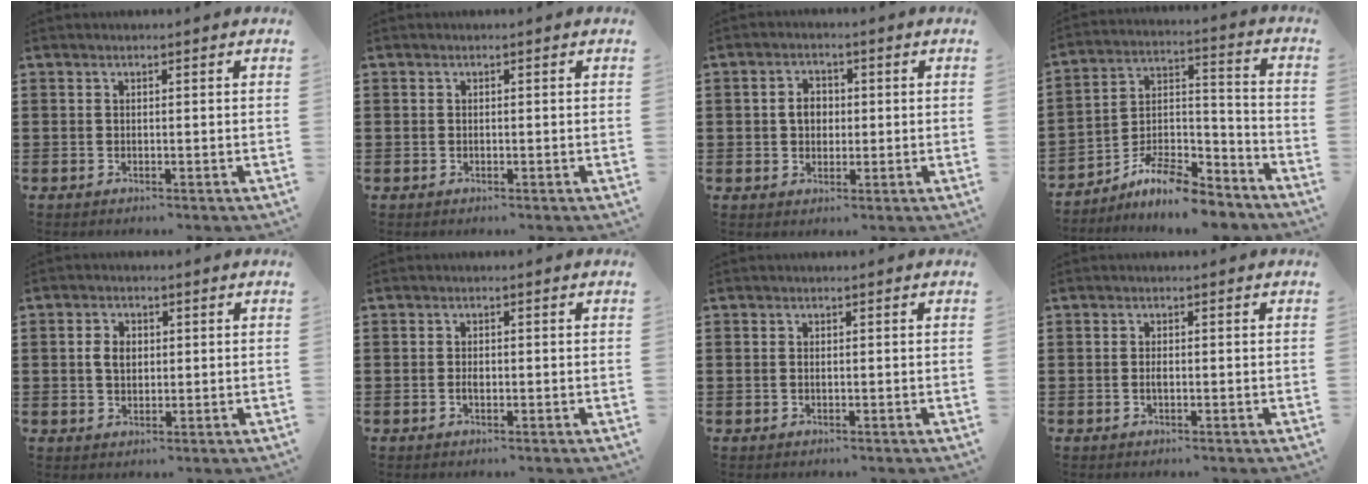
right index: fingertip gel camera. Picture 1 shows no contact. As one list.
[{"total": 0.6, "force": [0.0, 0.6, 0.1], "torque": [-0.003, 0.005, -0.002]}, {"total": 3.3, "force": [0.1, 2.6, 2.0], "torque": [-0.046, 0.011, -0.002]}, {"total": 9.2, "force": [-8.4, 1.6, 3.3], "torque": [-0.054, 0.019, -0.161]}, {"total": 3.1, "force": [0.3, 2.1, 2.2], "torque": [-0.048, 0.011, 0.004]}, {"total": 1.2, "force": [-0.2, 0.5, 1.1], "torque": [-0.021, -0.001, -0.004]}, {"total": 0.6, "force": [0.0, 0.3, 0.5], "torque": [-0.011, -0.001, -0.001]}, {"total": 1.2, "force": [-0.2, 0.4, 1.1], "torque": [-0.022, -0.002, -0.003]}]